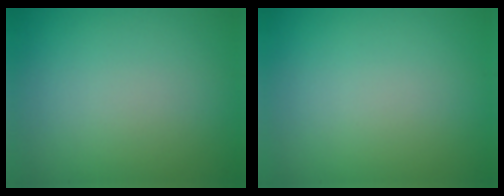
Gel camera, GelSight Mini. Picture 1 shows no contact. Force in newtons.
{"total": 0.0}